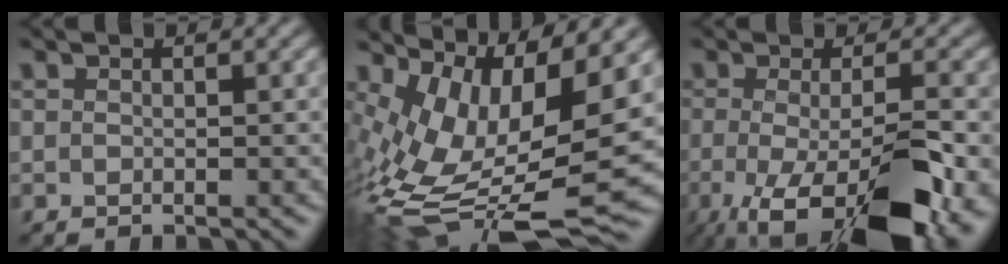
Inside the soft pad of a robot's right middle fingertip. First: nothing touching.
{"total": 14.3, "force": [0.1, 5.7, 13.1], "torque": [-0.277, -0.002, 0.024]}
{"total": 12.3, "force": [-5.5, 4.0, 10.3], "torque": [-0.175, -0.026, -0.076]}